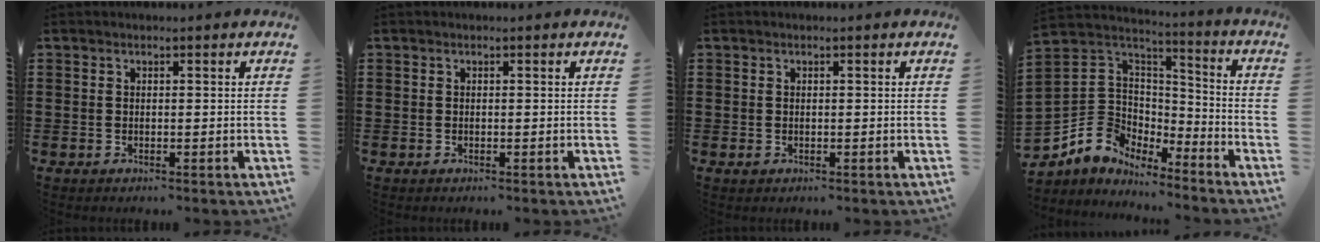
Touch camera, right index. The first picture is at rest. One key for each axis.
{"total": 0.0}
{"total": 0.5, "fx": -0.1, "fy": 0.4, "fz": 0.2, "tx": -0.005, "ty": 0.003, "tz": -0.002}
{"total": 7.6, "fx": -2.9, "fy": 6.9, "fz": 0.9, "tx": -0.064, "ty": -0.001, "tz": -0.056}